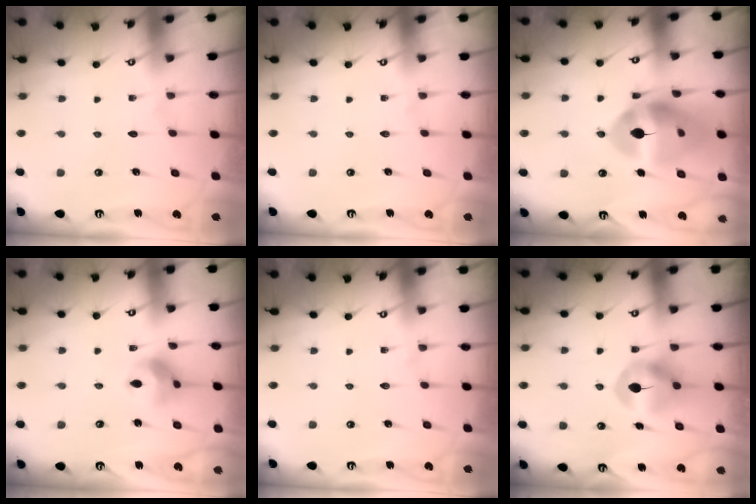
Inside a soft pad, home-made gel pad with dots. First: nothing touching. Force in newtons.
{"total": 0.0}
{"total": 17.4, "press": 17.3, "slide": 1.9}
{"total": 9.1, "press": 9.0, "slide": 1.0}
{"total": 0.0}
{"total": 7.8, "press": 7.7, "slide": 0.4}